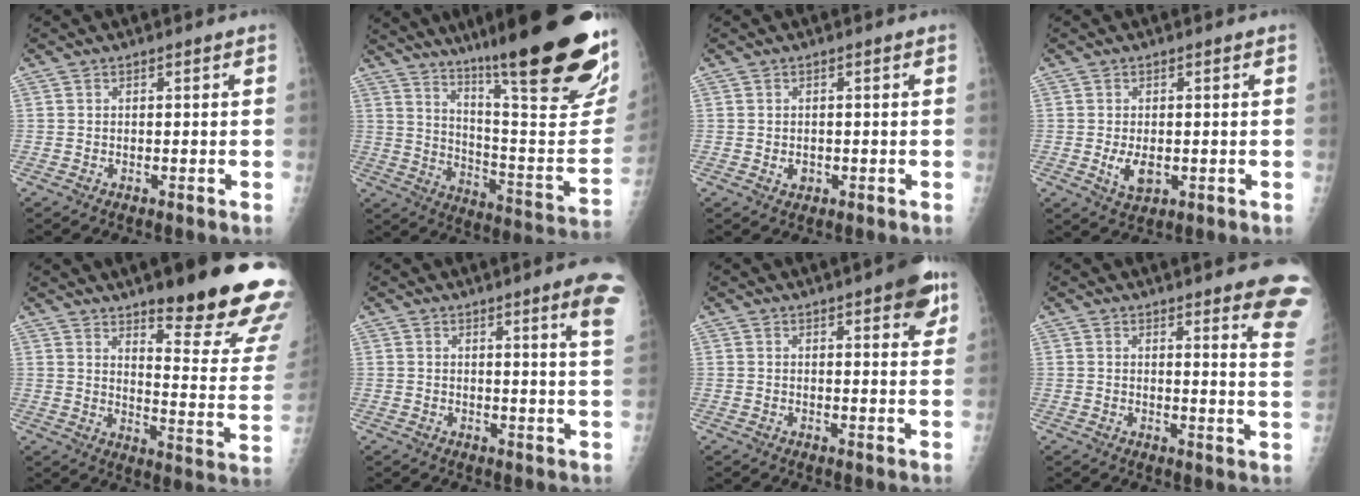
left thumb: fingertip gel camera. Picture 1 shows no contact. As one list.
[{"total": 33.7, "force": [21.3, 5.8, 25.5], "torque": [-0.280, -0.088, 0.316]}, {"total": 1.5, "force": [-0.2, 1.2, 0.9], "torque": [-0.009, 0.001, 0.001]}, {"total": 4.3, "force": [-0.5, 2.4, 3.6], "torque": [-0.058, -0.008, -0.001]}, {"total": 22.3, "force": [14.9, 4.3, 16.1], "torque": [-0.184, -0.104, 0.205]}, {"total": 7.7, "force": [4.7, -0.3, 6.1], "torque": [-0.068, -0.024, 0.046]}, {"total": 7.6, "force": [4.3, 2.1, 5.9], "torque": [-0.059, -0.015, 0.049]}, {"total": 13.6, "force": [10.9, 1.5, 8.0], "torque": [-0.066, -0.077, 0.104]}]